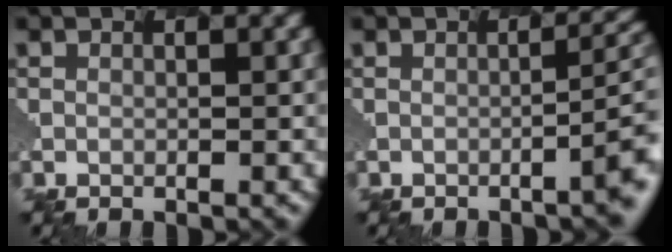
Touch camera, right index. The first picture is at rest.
{"total": 4.7, "force": [-0.7, 1.4, 4.5], "torque": [-0.041, 0.003, -0.013]}